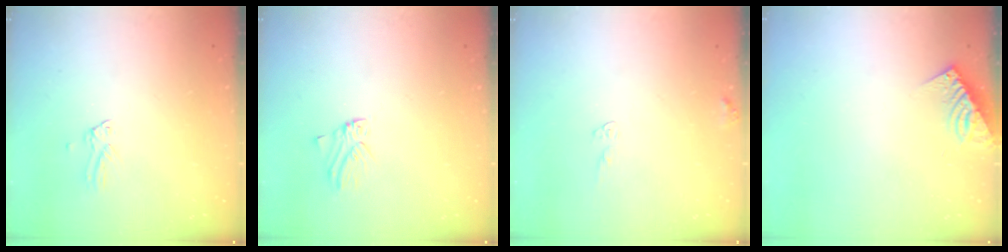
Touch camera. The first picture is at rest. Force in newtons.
{"total": 0.9, "press": 0.9, "slide": 0.1}
{"total": 5.3, "press": 5.3, "slide": 0.3}
{"total": 8.2, "press": 8.1, "slide": 0.4}